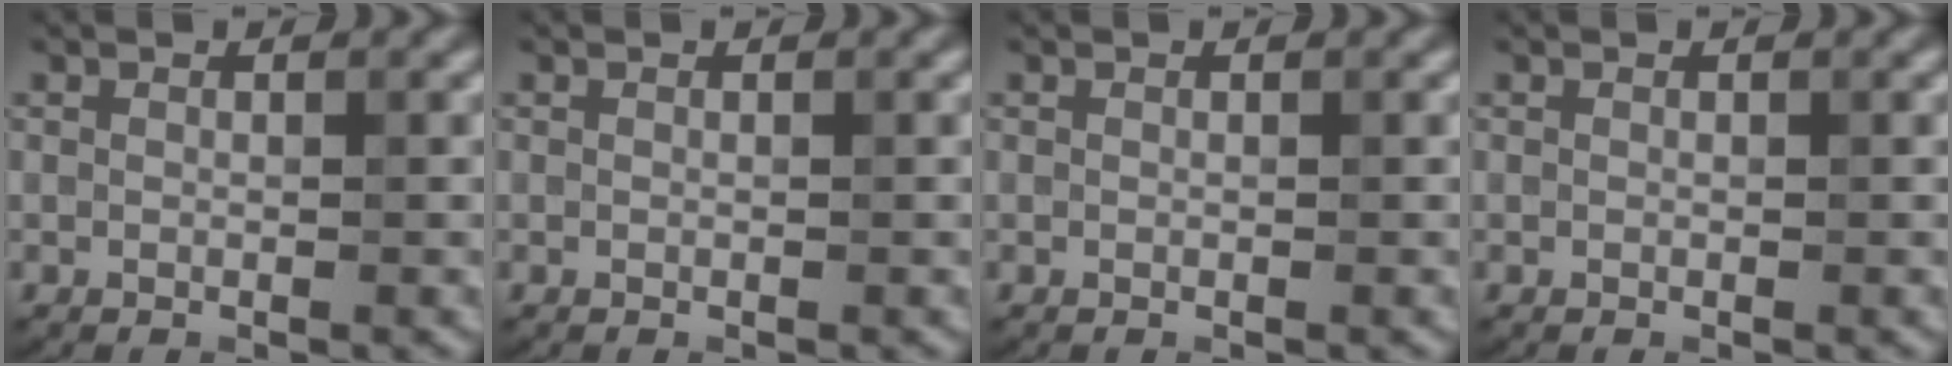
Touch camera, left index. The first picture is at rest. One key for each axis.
{"total": 0.0}
{"total": 0.0}
{"total": 0.0}